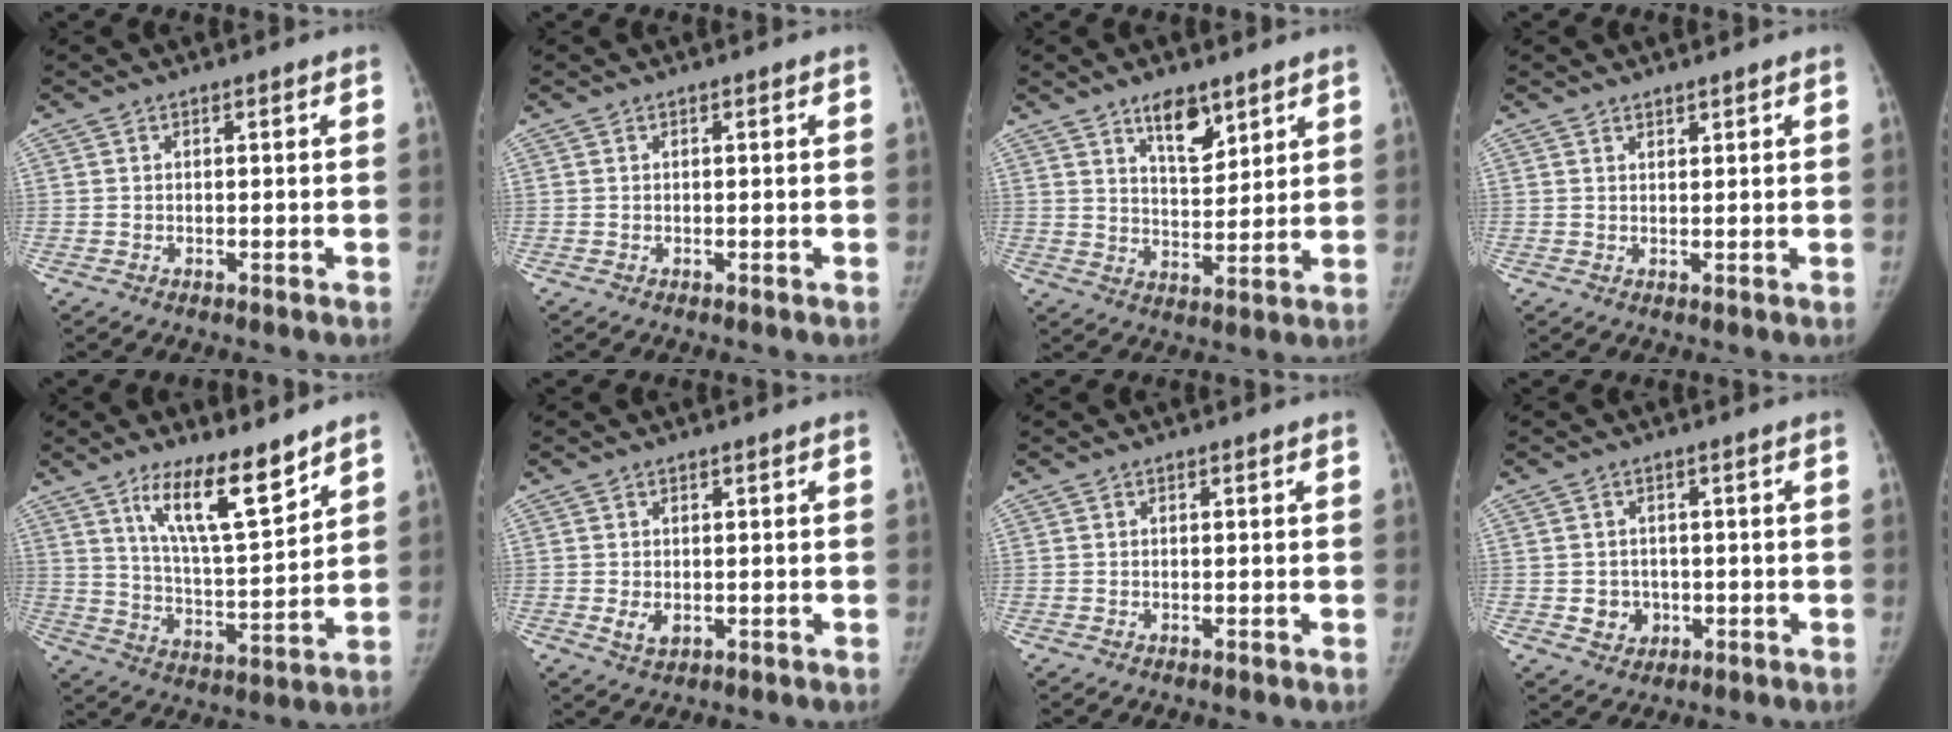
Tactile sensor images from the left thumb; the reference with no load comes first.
{"total": 0.0}
{"total": 8.1, "force": [5.3, 3.6, 5.0], "torque": [-0.055, -0.040, 0.091]}
{"total": 1.1, "force": [1.0, 0.3, 0.2], "torque": [0.003, -0.008, 0.017]}
{"total": 13.5, "force": [9.3, 3.0, 9.4], "torque": [-0.143, -0.068, 0.171]}
{"total": 2.3, "force": [-0.1, 1.6, 1.7], "torque": [-0.027, -0.006, 0.005]}
{"total": 0.0}
{"total": 3.8, "force": [-0.6, 3.5, 1.3], "torque": [0.000, 0.004, 0.001]}